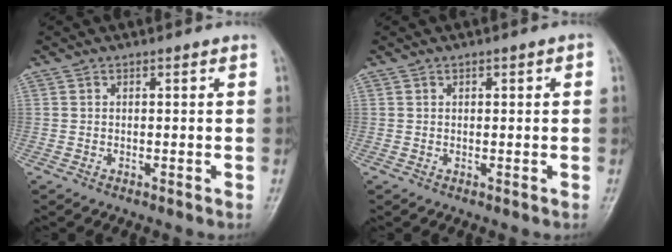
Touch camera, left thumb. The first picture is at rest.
{"total": 1.9, "force": [0.4, 1.0, 1.6], "torque": [-0.018, 0.007, 0.003]}